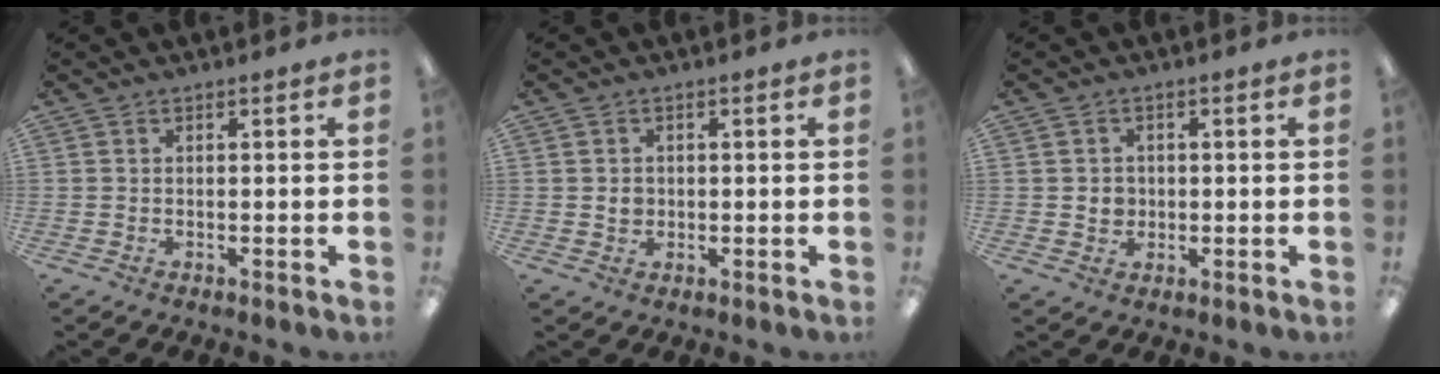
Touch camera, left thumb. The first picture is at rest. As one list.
[{"total": 2.1, "force": [0.1, 1.9, 1.0], "torque": [-0.012, 0.002, -0.002]}, {"total": 2.9, "force": [0.1, 2.8, 0.8], "torque": [-0.011, 0.002, -0.002]}]